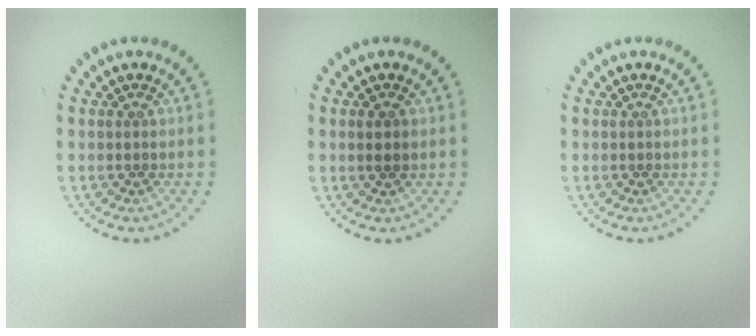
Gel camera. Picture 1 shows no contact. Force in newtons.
{"total": 1.2, "press": 1.2, "slide": 0.4}
{"total": 0.0}